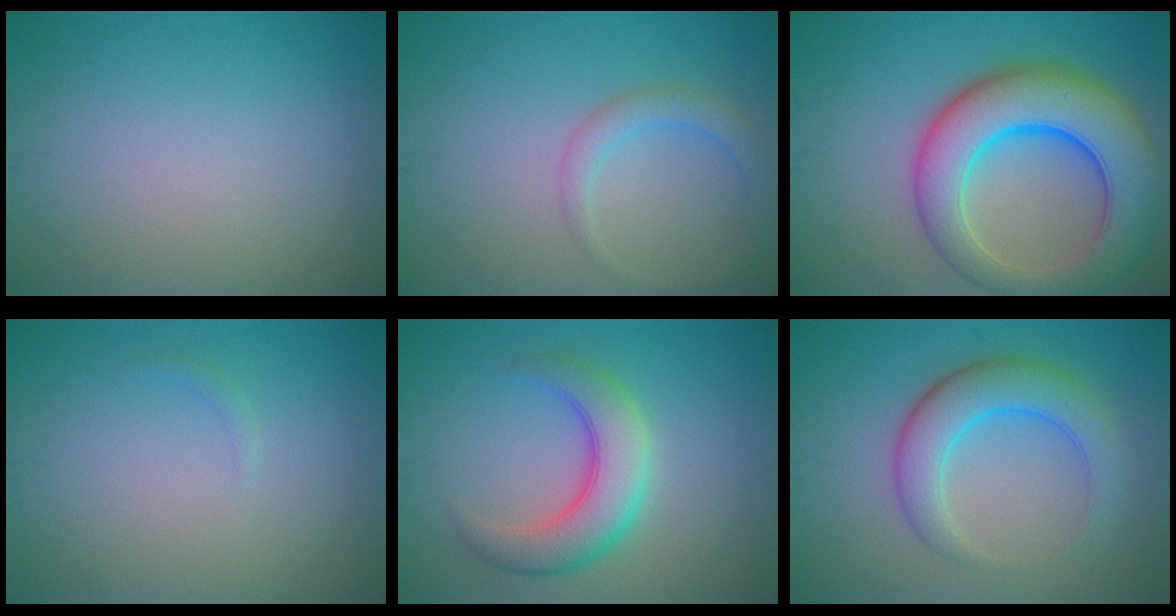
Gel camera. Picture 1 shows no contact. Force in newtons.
{"total": 2.4, "press": 2.4, "slide": 0.1}
{"total": 10.8, "press": 10.8, "slide": 0.6}
{"total": 0.5, "press": 0.5, "slide": 0.1}
{"total": 5.7, "press": 5.7, "slide": 0.1}
{"total": 5.4, "press": 5.4, "slide": 0.1}